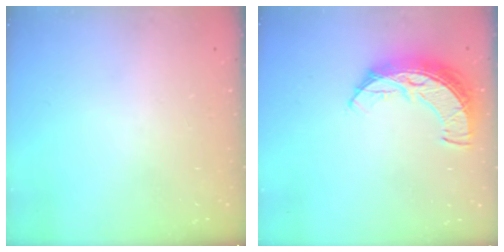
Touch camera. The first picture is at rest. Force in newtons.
{"total": 9.6, "press": 9.6, "slide": 0.6}